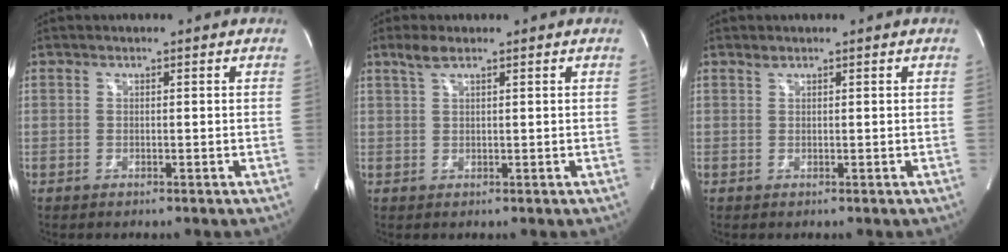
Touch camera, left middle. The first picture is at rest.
{"total": 2.2, "force": [1.6, 0.3, 1.5], "torque": [-0.039, 0.009, 0.036]}
{"total": 0.5, "force": [0.5, 0.1, 0.1], "torque": [-0.008, 0.003, 0.013]}